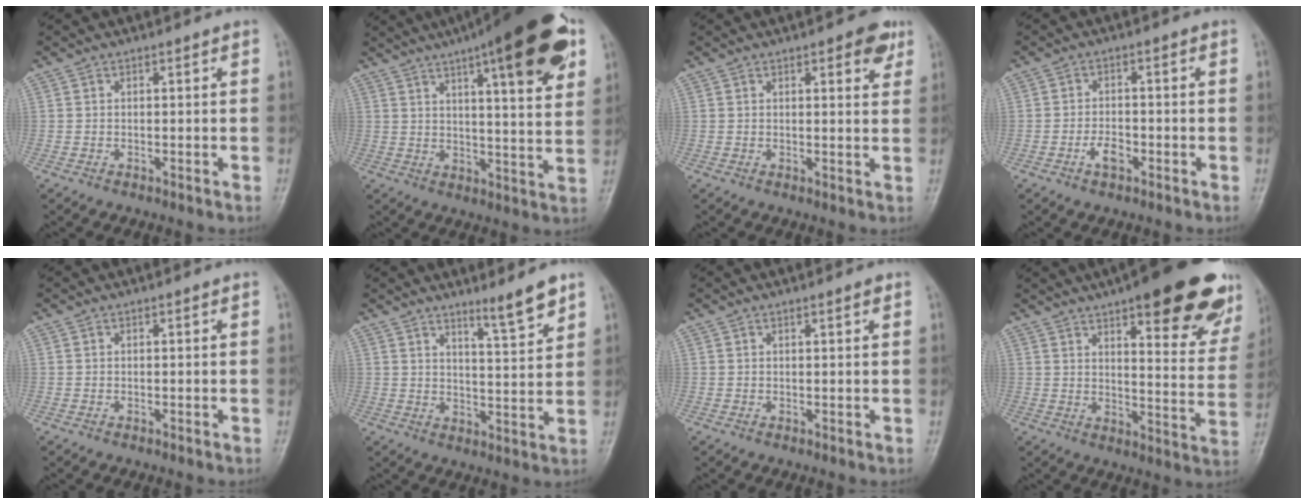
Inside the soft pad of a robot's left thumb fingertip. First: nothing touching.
{"total": 21.2, "force": [11.0, 4.7, 17.5], "torque": [-0.233, -0.019, 0.153]}
{"total": 4.8, "force": [2.6, 1.8, 3.6], "torque": [-0.029, -0.009, 0.026]}
{"total": 3.5, "force": [-1.7, 1.9, 2.3], "torque": [-0.036, 0.011, -0.032]}
{"total": 0.0}
{"total": 6.7, "force": [5.1, 0.2, 4.4], "torque": [-0.063, -0.049, 0.083]}
{"total": 0.9, "force": [0.6, 0.1, 0.6], "torque": [-0.007, -0.003, 0.009]}
{"total": 25.4, "force": [15.8, 7.4, 18.4], "torque": [-0.203, -0.052, 0.200]}